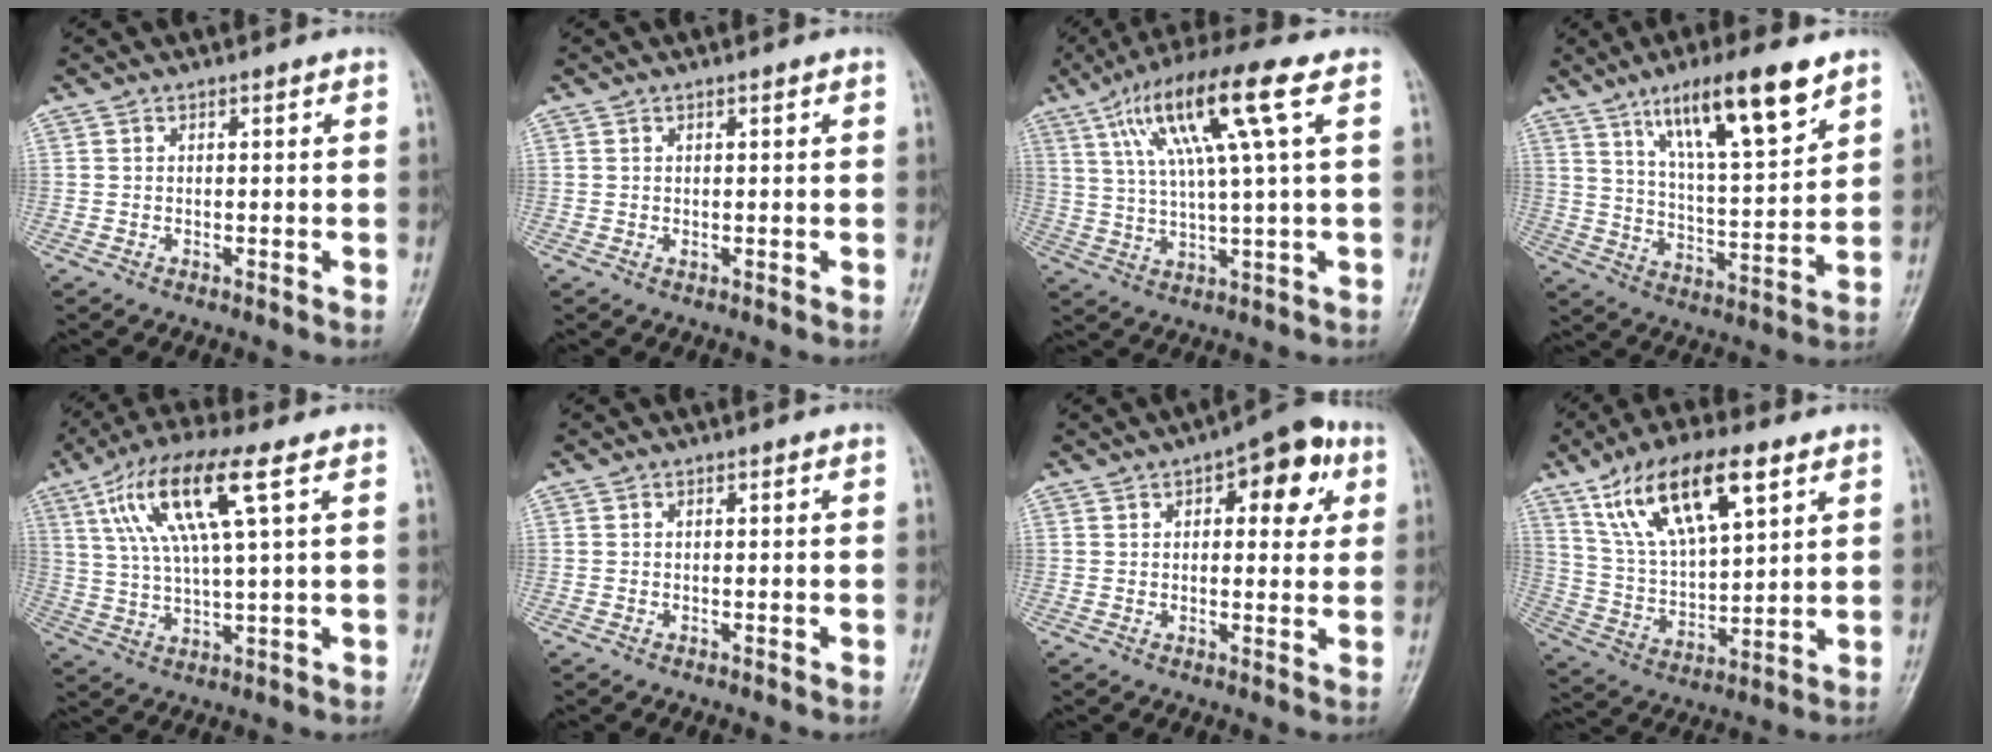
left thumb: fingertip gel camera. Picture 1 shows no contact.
{"total": 0.7, "force": [0.3, 0.2, 0.6], "torque": [-0.007, 0.000, 0.005]}
{"total": 14.9, "force": [5.6, 1.4, 13.8], "torque": [-0.268, 0.007, 0.098]}
{"total": 15.9, "force": [9.7, 3.4, 12.2], "torque": [-0.191, -0.042, 0.171]}
{"total": 14.0, "force": [5.5, 2.9, 12.5], "torque": [-0.263, 0.003, 0.103]}
{"total": 0.0}
{"total": 10.9, "force": [4.3, 5.2, 8.6], "torque": [-0.069, 0.001, 0.046]}
{"total": 17.7, "force": [9.4, 6.9, 13.3], "torque": [-0.219, -0.022, 0.178]}